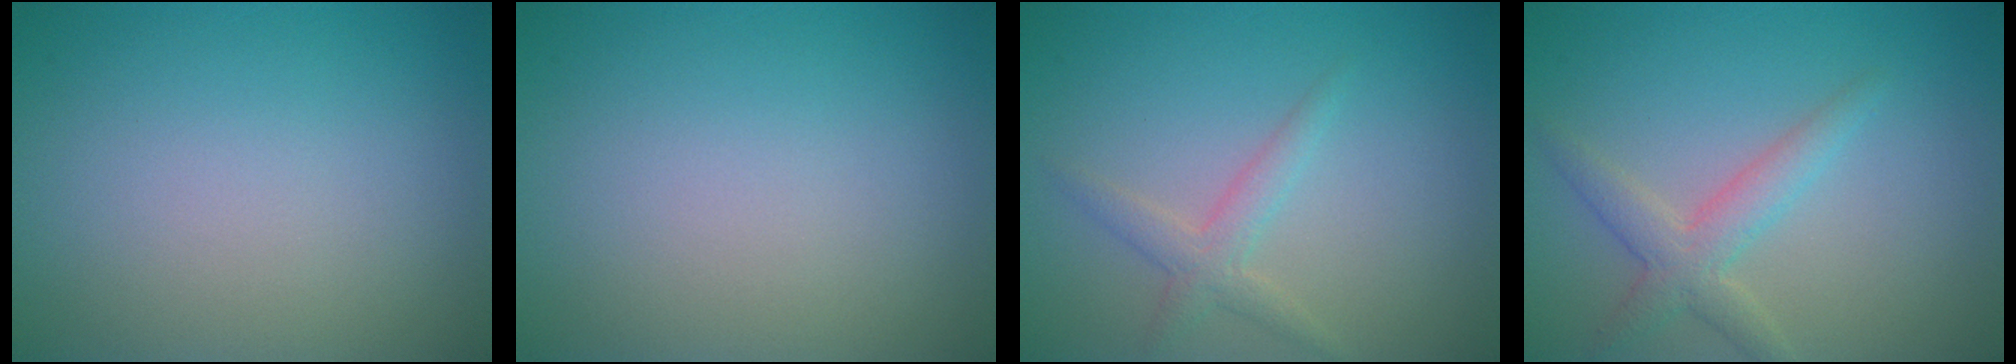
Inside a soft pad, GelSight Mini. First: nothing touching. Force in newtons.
{"total": 0.0}
{"total": 2.0, "press": 2.0, "slide": 0.0}
{"total": 2.8, "press": 2.8, "slide": 0.1}